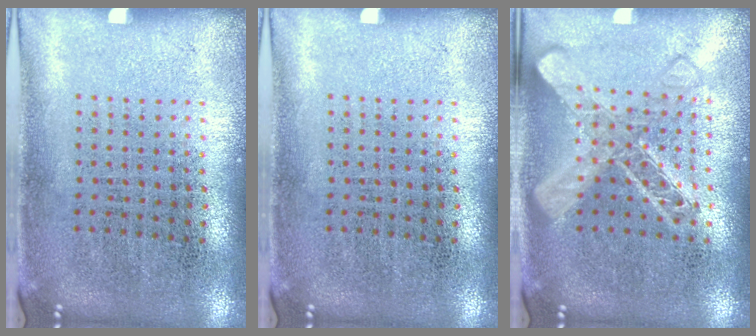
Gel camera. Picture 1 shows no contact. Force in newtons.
{"total": 0.0}
{"total": 3.1, "press": 3.1, "slide": 0.5}